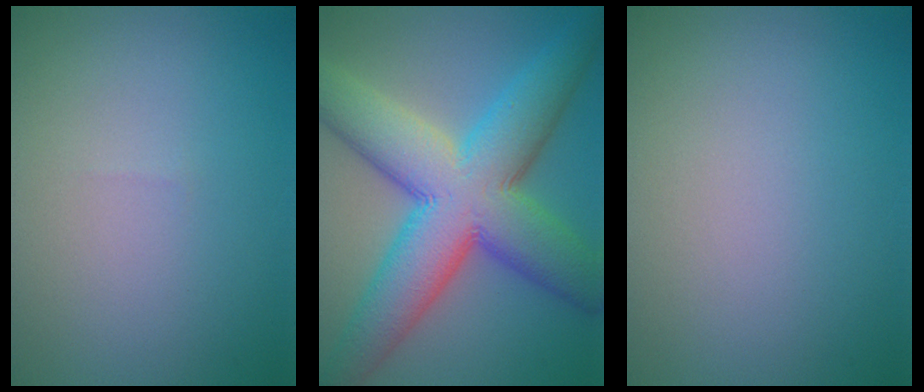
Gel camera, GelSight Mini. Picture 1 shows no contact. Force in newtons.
{"total": 12.7, "press": 12.7, "slide": 0.1}
{"total": 0.0}